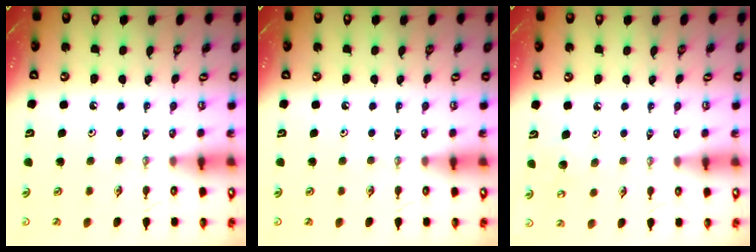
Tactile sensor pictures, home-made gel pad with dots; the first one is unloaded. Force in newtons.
{"total": 0.0}
{"total": 6.4, "press": 6.4, "slide": 0.5}